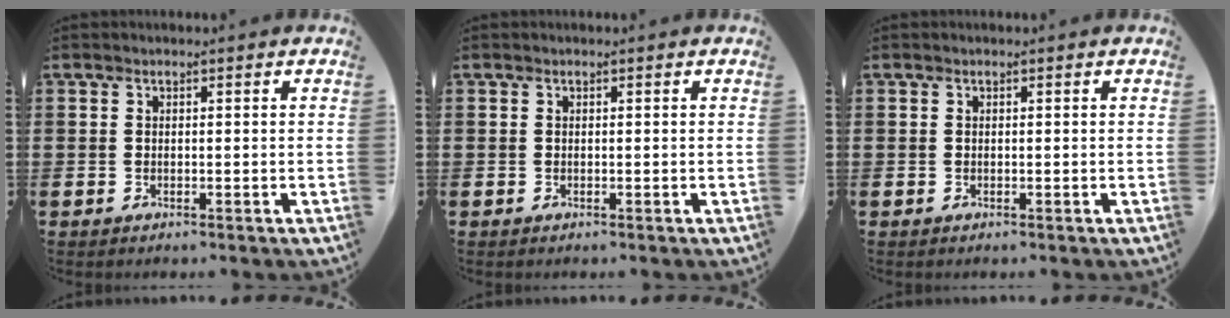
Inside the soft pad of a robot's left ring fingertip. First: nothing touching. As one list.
[{"total": 0.0}, {"total": 0.0}]